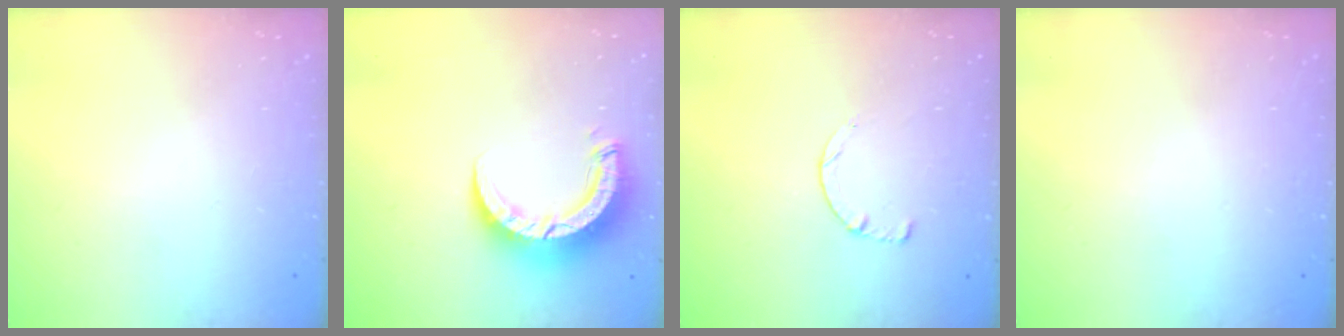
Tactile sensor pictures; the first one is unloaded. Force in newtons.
{"total": 8.8, "press": 8.8, "slide": 0.8}
{"total": 2.5, "press": 2.5, "slide": 0.3}
{"total": 2.6, "press": 2.6, "slide": 0.2}